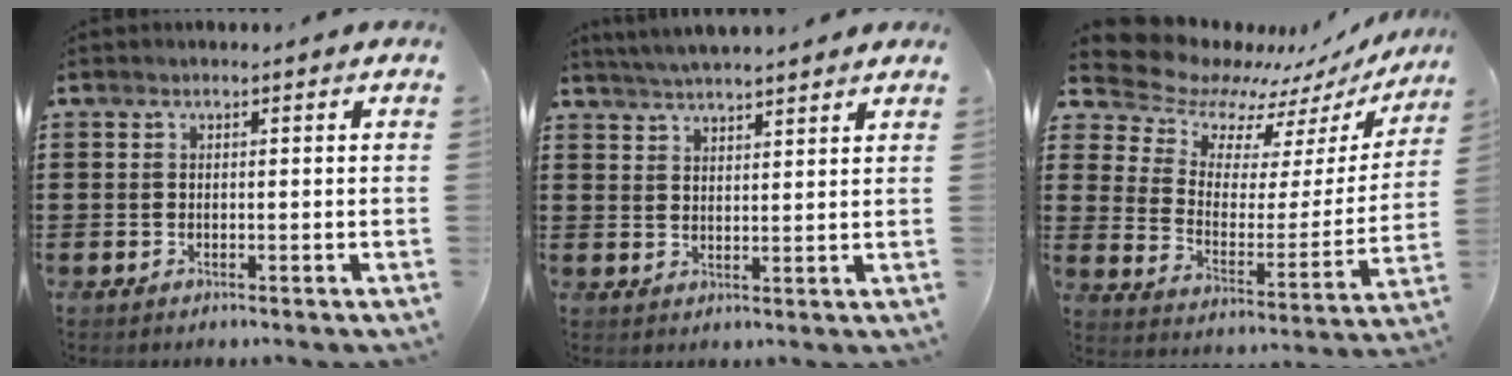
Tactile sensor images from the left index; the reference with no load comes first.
{"total": 3.6, "force": [3.5, -0.4, 0.6], "torque": [-0.023, -0.011, 0.062]}
{"total": 10.2, "force": [9.4, 3.3, 2.2], "torque": [-0.083, -0.077, 0.160]}